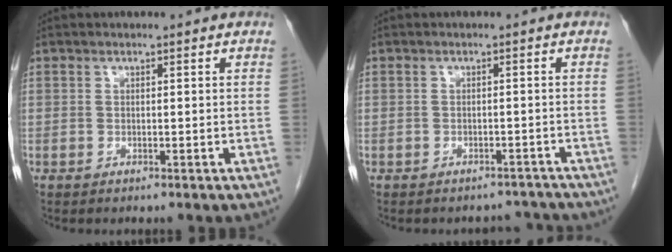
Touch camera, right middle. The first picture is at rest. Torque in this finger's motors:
{"motor_torque": [-0.25, -0.25, -0.15, -0.02]}